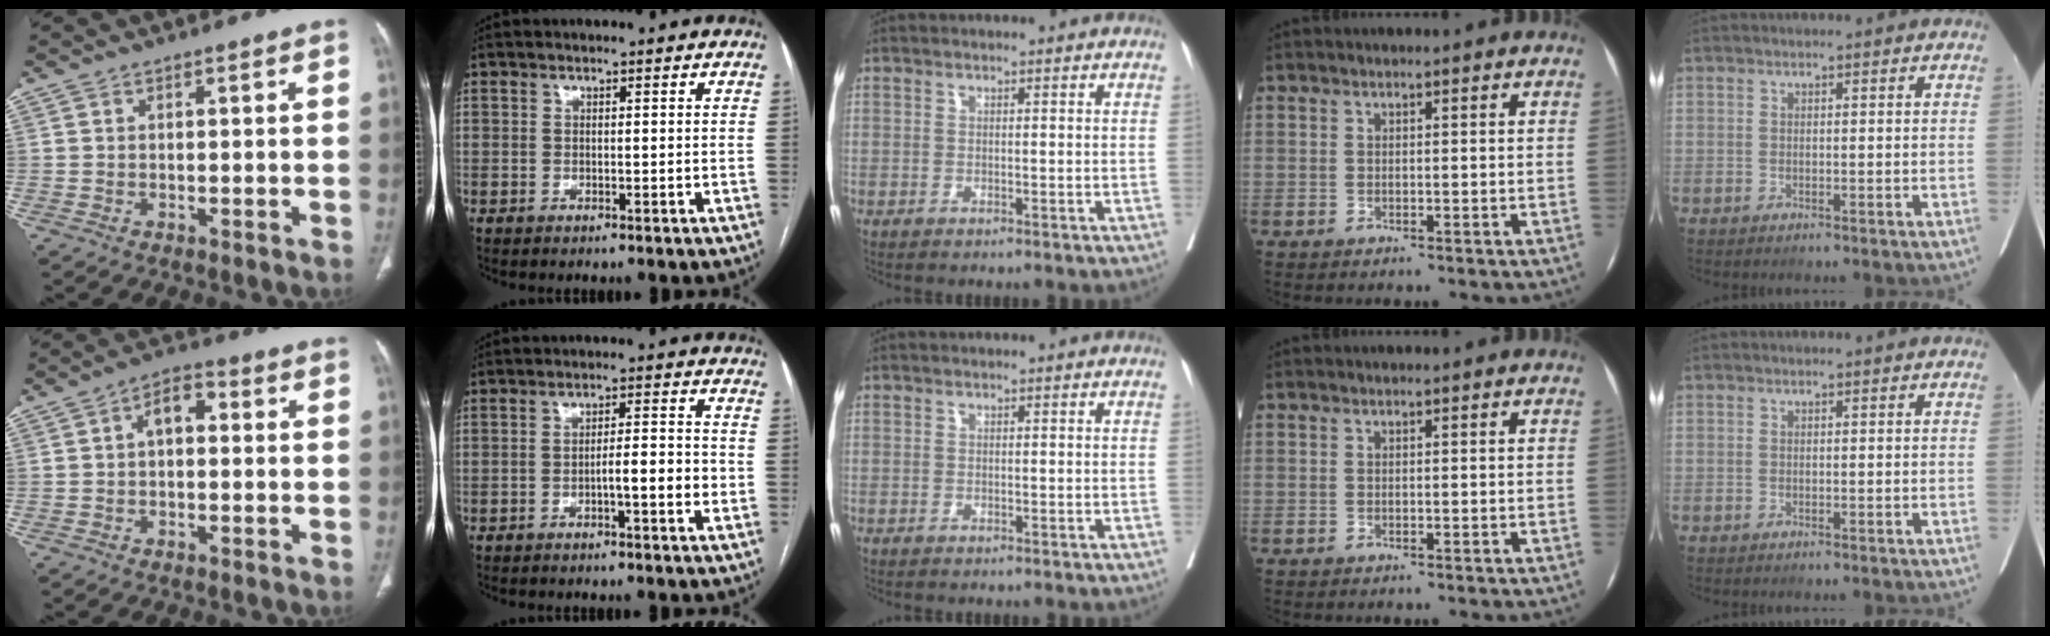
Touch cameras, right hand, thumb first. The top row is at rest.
{"thumb": {"total": 5.3, "force": [0.4, 3.2, 4.2], "torque": [-0.050, 0.019, -0.005]}, "index": {"total": 5.0, "force": [-1.5, 0.6, 4.8], "torque": [-0.070, 0.008, -0.022]}}